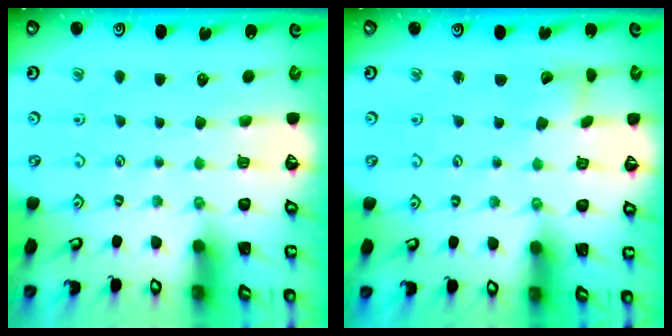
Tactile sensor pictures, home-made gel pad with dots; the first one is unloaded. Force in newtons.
{"total": 2.1, "press": 2.1, "slide": 0.3}